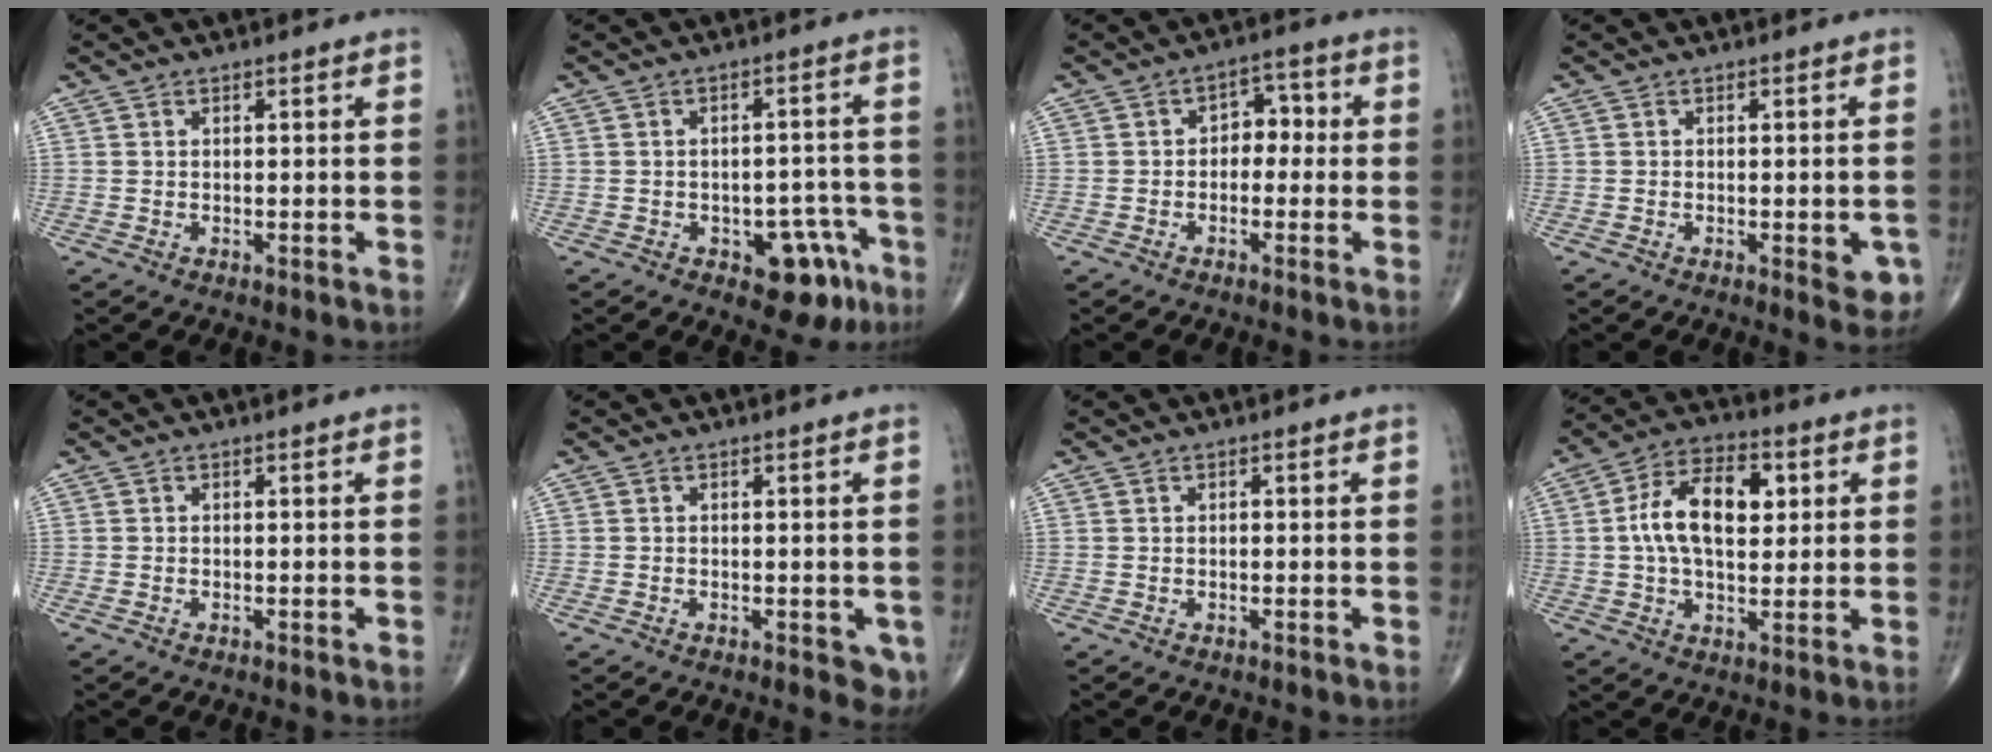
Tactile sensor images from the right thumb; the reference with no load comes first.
{"total": 8.8, "force": [-4.4, 4.9, 5.8], "torque": [-0.034, 0.038, -0.049]}
{"total": 5.0, "force": [-0.3, 3.6, 3.4], "torque": [-0.018, 0.022, -0.017]}
{"total": 4.4, "force": [-1.4, 1.7, 3.8], "torque": [-0.025, -0.001, -0.013]}
{"total": 0.6, "force": [-0.2, 0.2, 0.5], "torque": [-0.007, -0.001, -0.004]}
{"total": 3.9, "force": [-1.2, 1.8, 3.2], "torque": [-0.014, -0.003, -0.015]}
{"total": 0.0}
{"total": 13.6, "force": [2.3, 7.7, 11.0], "torque": [-0.177, 0.012, 0.034]}